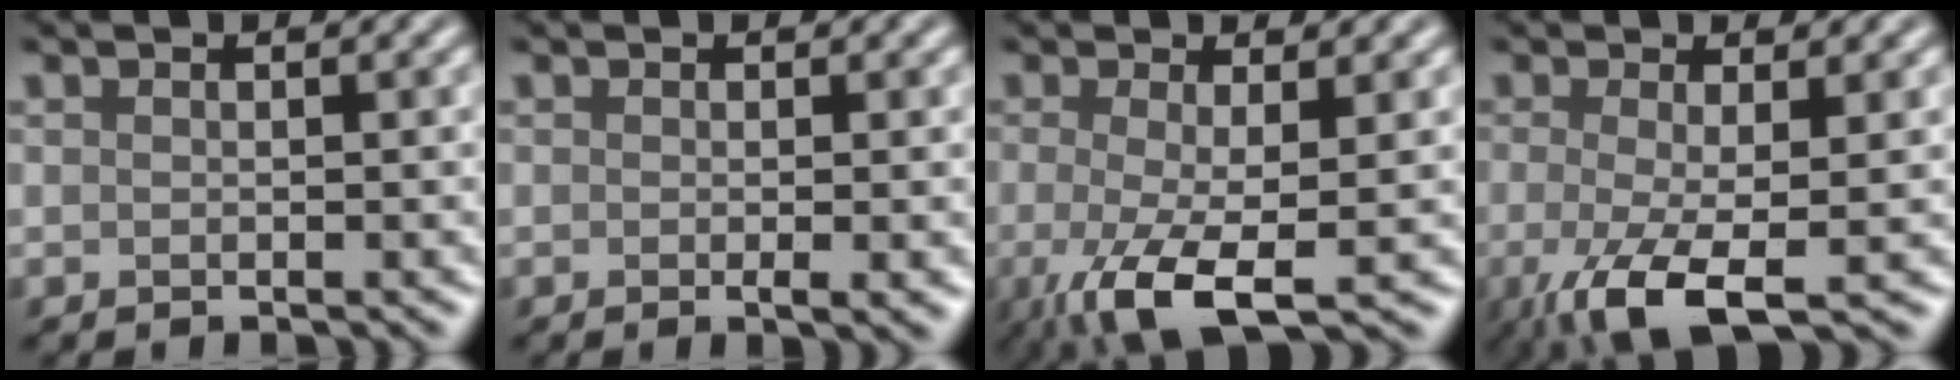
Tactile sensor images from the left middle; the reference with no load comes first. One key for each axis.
{"total": 1.5, "fx": -0.4, "fy": 0.1, "fz": 1.4, "tx": -0.024, "ty": 0.007, "tz": 0.001}
{"total": 5.5, "fx": -1.9, "fy": 1.1, "fz": 5.0, "tx": -0.099, "ty": -0.010, "tz": -0.023}
{"total": 5.4, "fx": -2.1, "fy": 1.1, "fz": 4.8, "tx": -0.097, "ty": -0.011, "tz": -0.029}